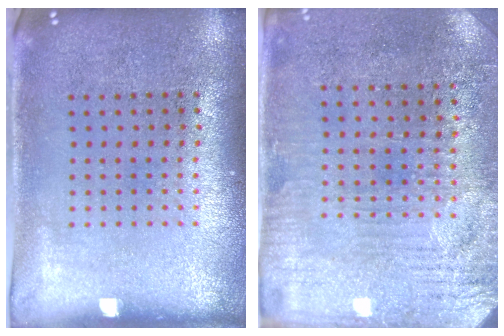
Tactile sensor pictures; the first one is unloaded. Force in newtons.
{"total": 3.3, "press": 3.1, "slide": 1.2}